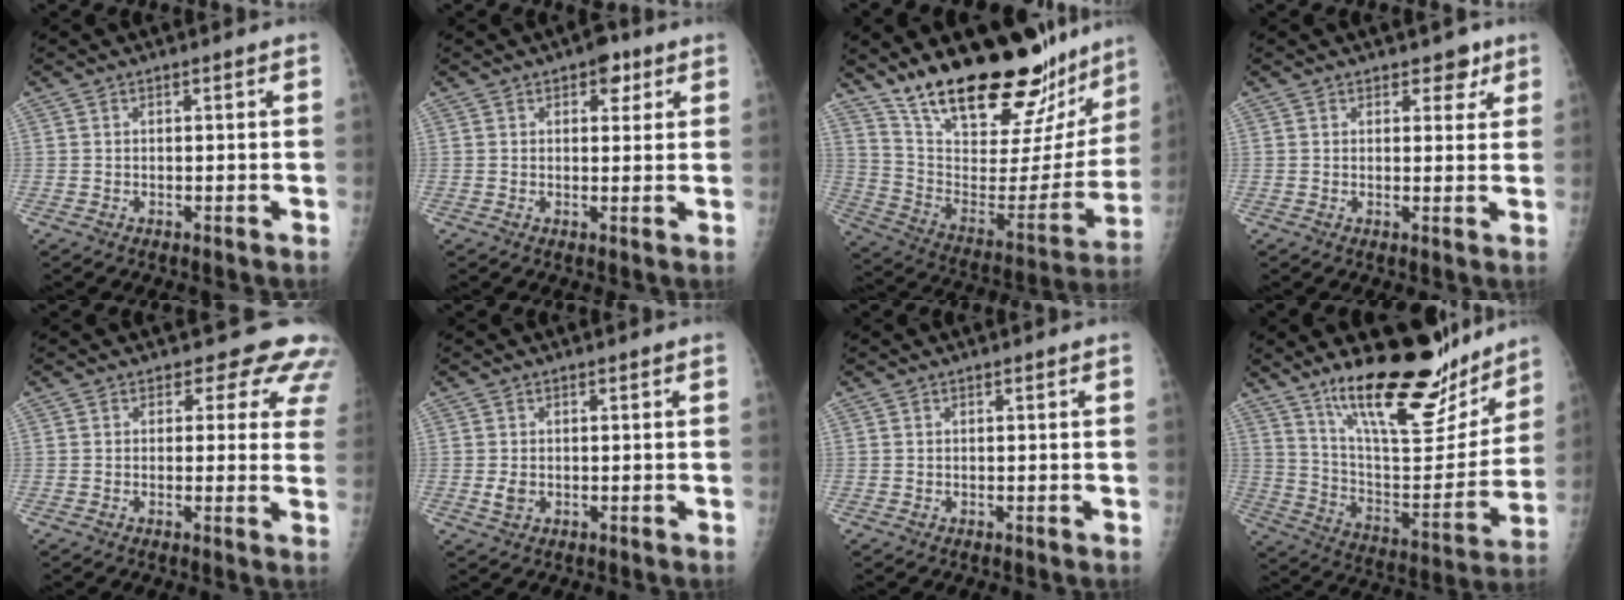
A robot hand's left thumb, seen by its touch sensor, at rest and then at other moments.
{"total": 4.2, "force": [2.2, 2.5, 2.6], "torque": [-0.009, -0.004, 0.022]}
{"total": 30.5, "force": [24.4, 9.3, 15.9], "torque": [-0.222, -0.118, 0.369]}
{"total": 3.4, "force": [2.2, 2.2, 1.3], "torque": [0.012, -0.010, 0.026]}
{"total": 8.4, "force": [6.7, 4.4, 2.3], "torque": [0.024, -0.027, 0.048]}
{"total": 1.9, "force": [-0.1, 1.5, 1.2], "torque": [-0.022, -0.003, -0.001]}
{"total": 0.0}
{"total": 24.7, "force": [18.1, 7.8, 14.9], "torque": [-0.182, -0.098, 0.296]}